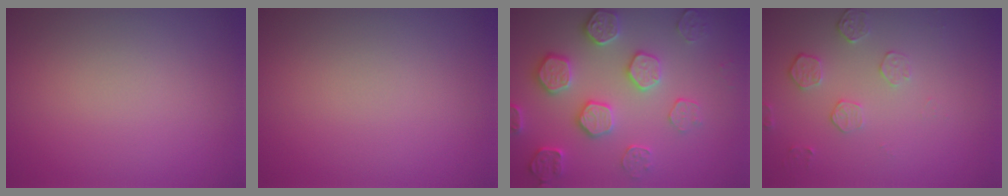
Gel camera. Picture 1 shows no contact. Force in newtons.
{"total": 0.0}
{"total": 4.6, "press": 4.2, "slide": 1.7}
{"total": 1.8, "press": 1.2, "slide": 1.3}